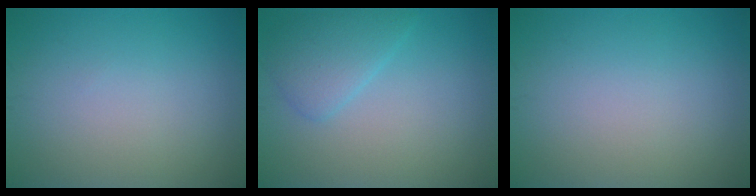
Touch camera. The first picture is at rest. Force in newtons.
{"total": 2.9, "press": 2.9, "slide": 0.1}
{"total": 0.0}